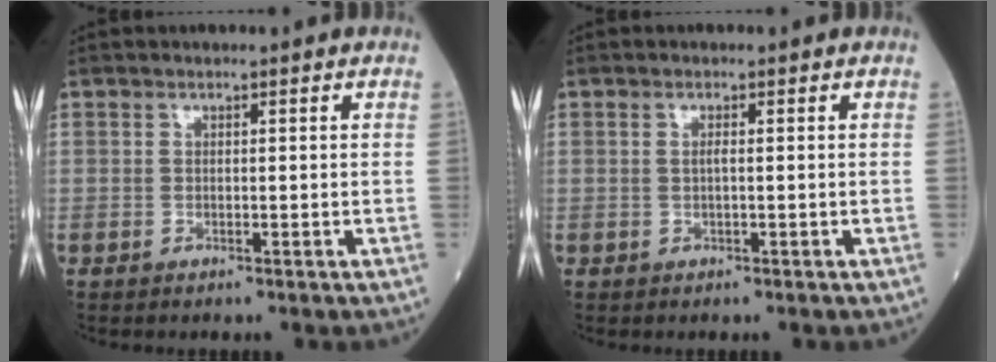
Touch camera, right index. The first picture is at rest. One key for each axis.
{"total": 1.0, "fx": 0.2, "fy": 0.1, "fz": 0.9, "tx": -0.022, "ty": 0.000, "tz": 0.002}